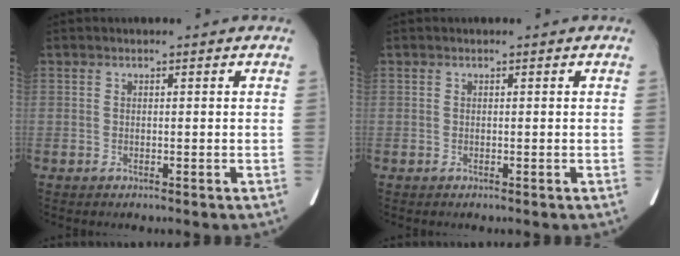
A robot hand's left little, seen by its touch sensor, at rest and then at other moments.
{"total": 0.0}